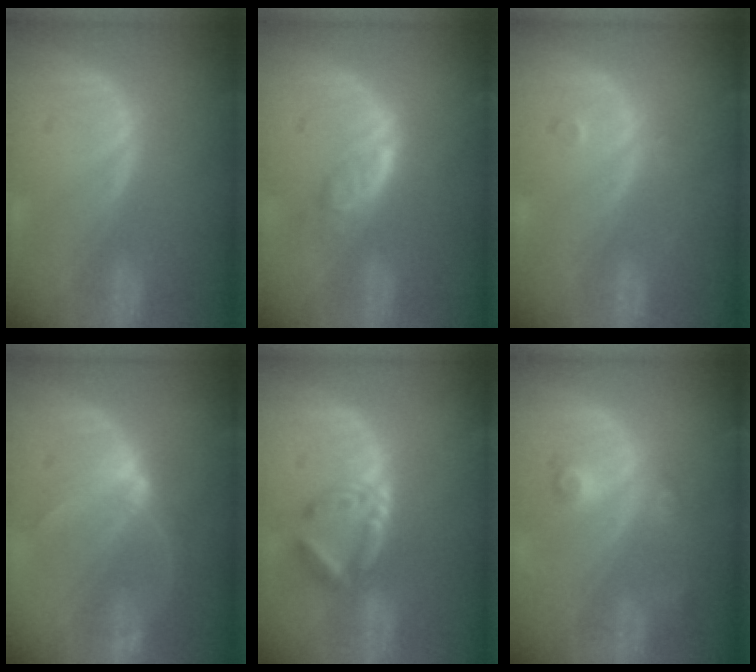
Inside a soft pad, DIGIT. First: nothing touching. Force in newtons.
{"total": 4.1, "press": 4.0, "slide": 0.3}
{"total": 1.2, "press": 1.0, "slide": 0.7}
{"total": 5.8, "press": 5.7, "slide": 0.5}
{"total": 5.9, "press": 5.2, "slide": 2.8}
{"total": 3.8, "press": 3.5, "slide": 1.4}